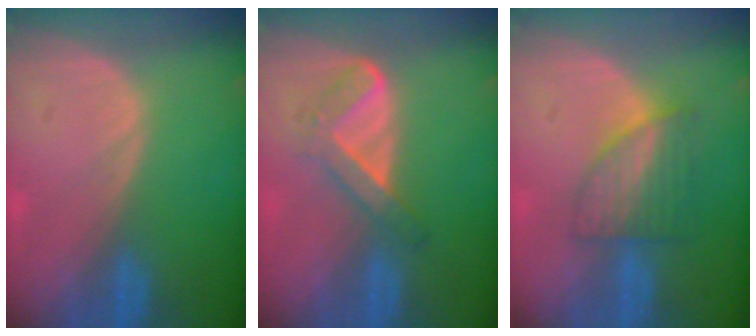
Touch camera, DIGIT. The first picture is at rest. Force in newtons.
{"total": 5.7, "press": 4.8, "slide": 3.1}
{"total": 6.1, "press": 5.7, "slide": 2.0}